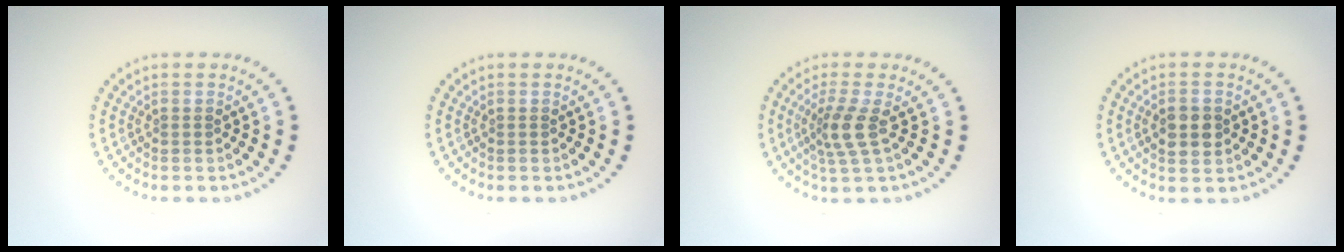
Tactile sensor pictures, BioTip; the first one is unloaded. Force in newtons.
{"total": 0.0}
{"total": 2.8, "press": 2.0, "slide": 2.0}
{"total": 3.3, "press": 3.3, "slide": 0.1}